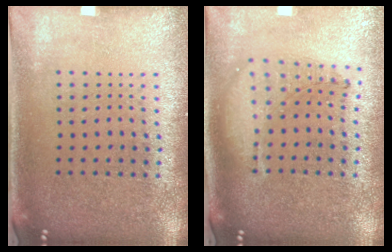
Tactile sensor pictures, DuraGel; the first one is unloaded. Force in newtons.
{"total": 1.2, "press": 1.1, "slide": 0.3}